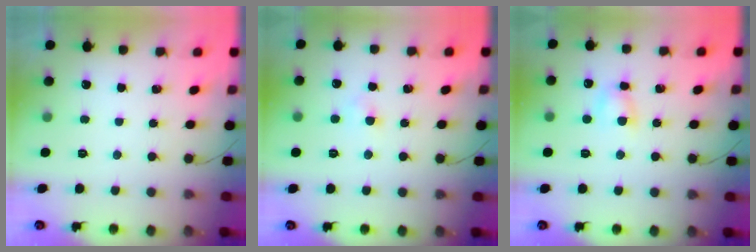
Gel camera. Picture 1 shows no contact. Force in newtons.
{"total": 2.8, "press": 2.6, "slide": 1.0}
{"total": 4.6, "press": 4.4, "slide": 1.4}